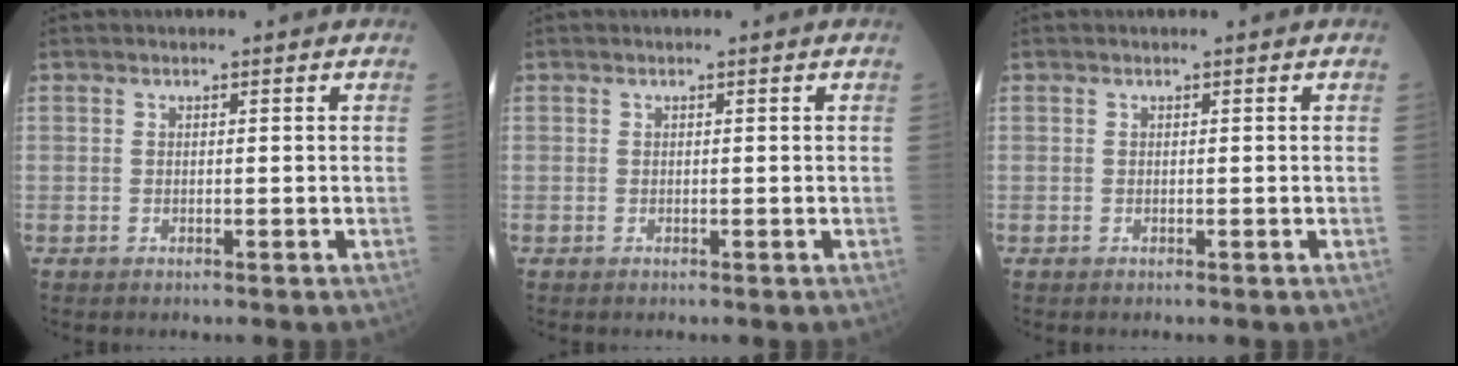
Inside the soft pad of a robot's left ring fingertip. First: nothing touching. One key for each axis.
{"total": 0.0}
{"total": 0.0}